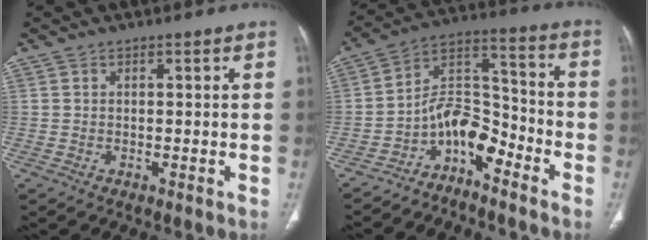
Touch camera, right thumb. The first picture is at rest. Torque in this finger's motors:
{"motor_torque": [1.96, 0.47, 0.34, -1.01, 0.06]}